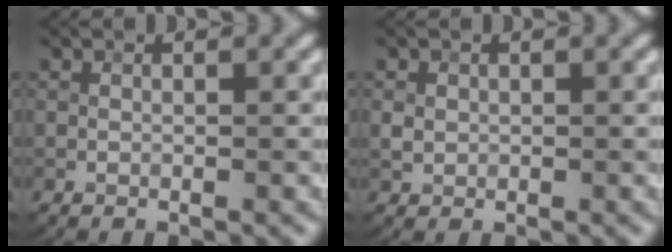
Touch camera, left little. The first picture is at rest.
{"total": 1.0, "force": [0.1, 0.9, 0.3], "torque": [-0.003, -0.002, 0.002]}